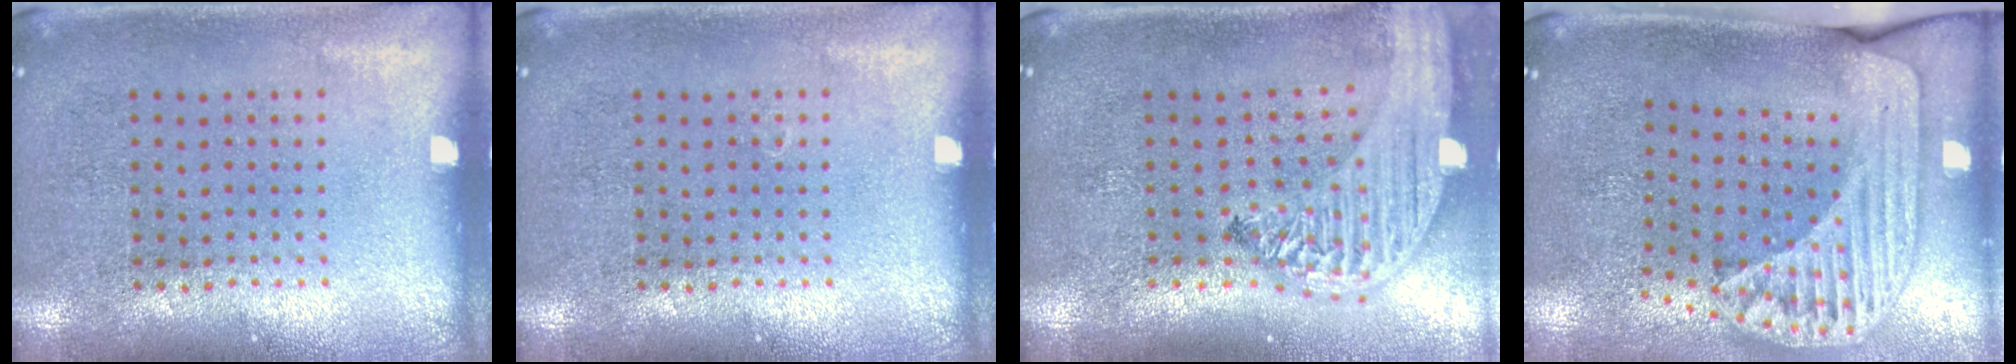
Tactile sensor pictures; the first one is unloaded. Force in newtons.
{"total": 0.0}
{"total": 2.9, "press": 2.2, "slide": 1.8}
{"total": 2.2, "press": 1.7, "slide": 1.4}